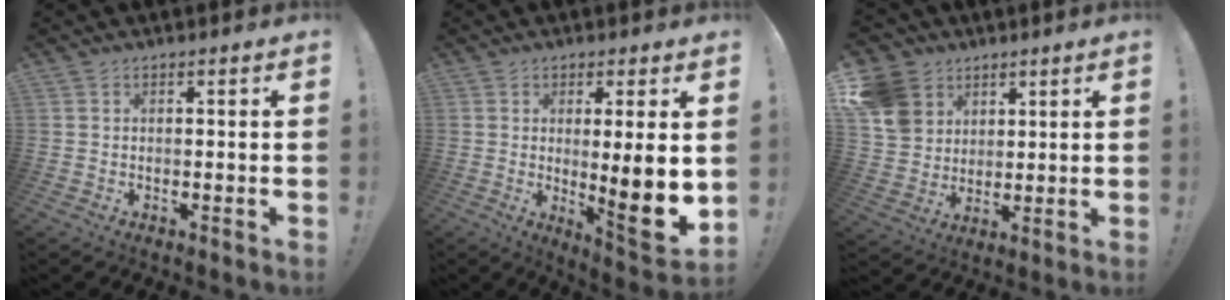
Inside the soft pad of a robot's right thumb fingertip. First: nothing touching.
{"total": 11.7, "force": [0.3, 1.1, 11.7], "torque": [-0.151, -0.027, 0.006]}
{"total": 12.7, "force": [5.5, 10.7, 4.3], "torque": [-0.071, -0.024, 0.115]}